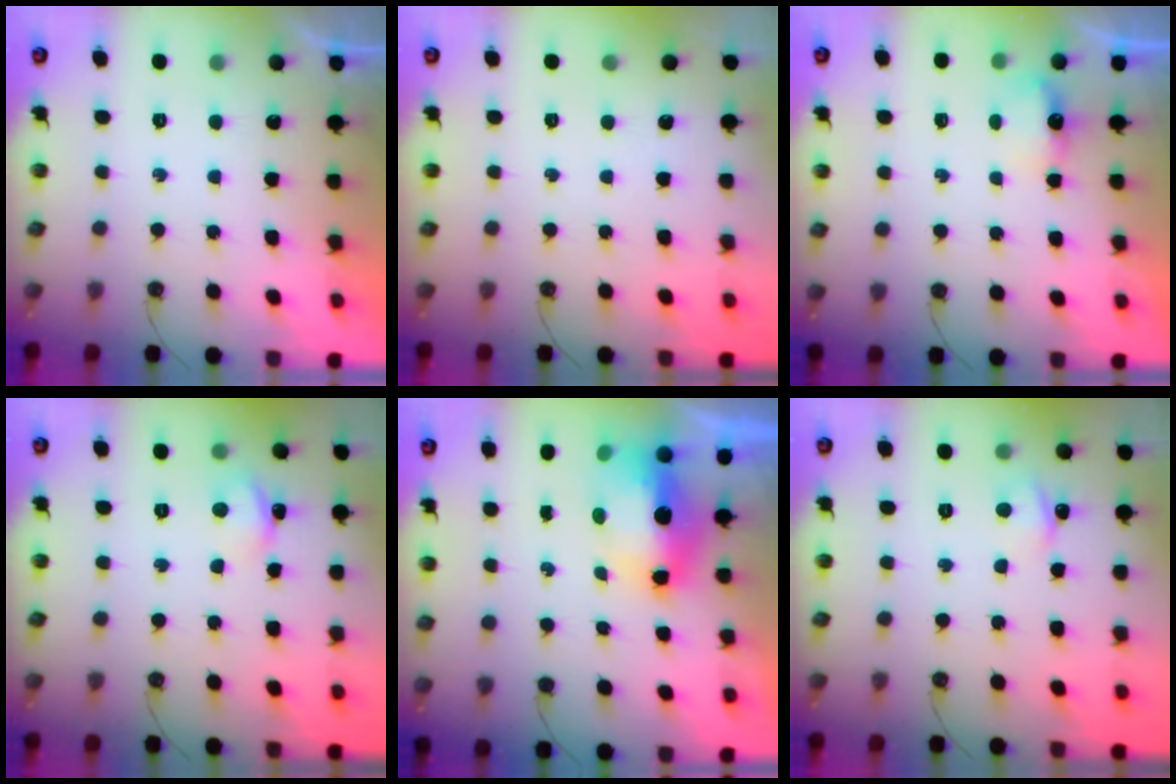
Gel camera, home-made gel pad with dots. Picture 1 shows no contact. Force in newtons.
{"total": 0.0}
{"total": 4.6, "press": 4.5, "slide": 0.6}
{"total": 3.4, "press": 3.4, "slide": 0.5}
{"total": 9.5, "press": 9.4, "slide": 1.5}
{"total": 2.9, "press": 2.8, "slide": 0.3}